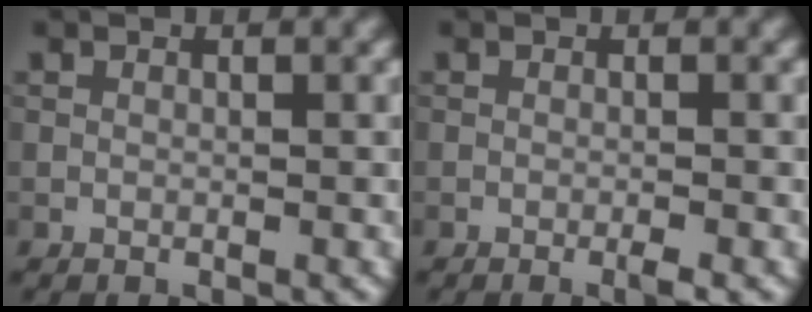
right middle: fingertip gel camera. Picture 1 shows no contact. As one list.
[{"total": 1.1, "force": [-0.5, 0.1, 0.9], "torque": [-0.013, -0.006, -0.011]}]